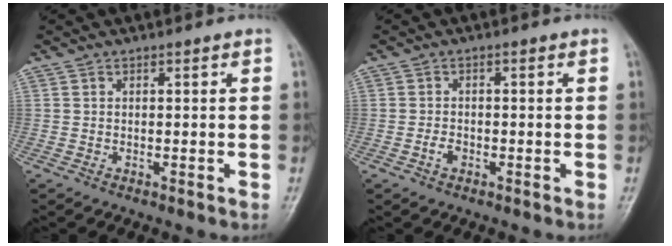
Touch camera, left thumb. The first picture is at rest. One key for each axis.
{"total": 1.8, "fx": -0.9, "fy": 1.2, "fz": 1.1, "tx": -0.019, "ty": 0.006, "tz": -0.019}